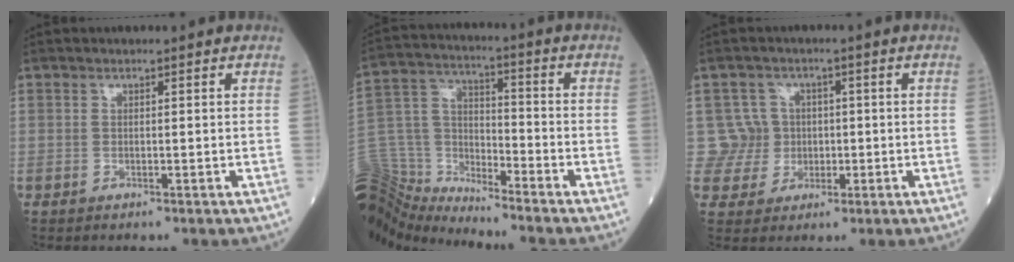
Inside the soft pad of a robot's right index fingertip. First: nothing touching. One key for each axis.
{"total": 13.5, "fx": -13.3, "fy": 0.3, "fz": 2.4, "tx": -0.062, "ty": 0.031, "tz": -0.261}
{"total": 5.5, "fx": 0.6, "fy": 5.4, "fz": -0.6, "tx": 0.032, "ty": 0.016, "tz": 0.012}